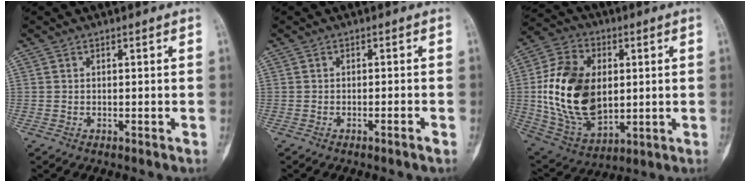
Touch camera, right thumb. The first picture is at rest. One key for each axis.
{"total": 1.4, "fx": -0.9, "fy": -0.2, "fz": 1.1, "tx": -0.024, "ty": 0.004, "tz": -0.015}
{"total": 21.0, "fx": 1.4, "fy": 13.8, "fz": 15.8, "tx": -0.281, "ty": -0.009, "tz": 0.040}